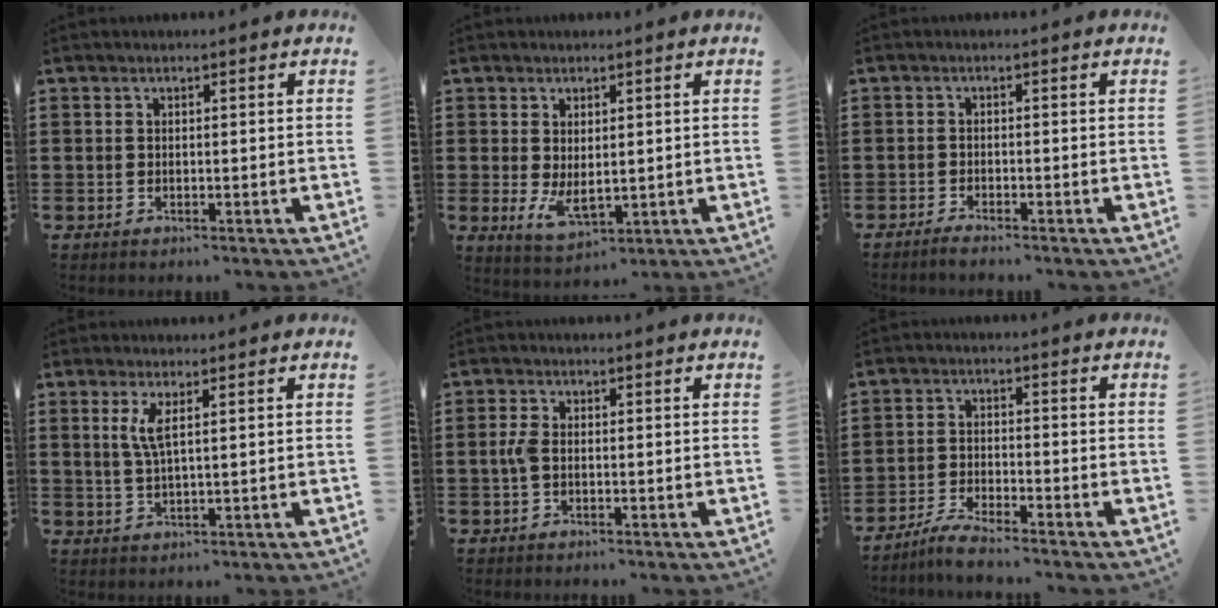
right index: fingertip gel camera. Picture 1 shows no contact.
{"total": 3.7, "force": [0.3, 1.9, 3.2], "torque": [-0.073, -0.002, 0.003]}
{"total": 1.2, "force": [-1.1, -0.1, 0.2], "torque": [-0.007, -0.002, -0.021]}
{"total": 3.5, "force": [1.2, 0.4, 3.3], "torque": [-0.070, 0.000, 0.019]}
{"total": 2.7, "force": [-0.3, 1.4, 2.2], "torque": [-0.060, -0.003, -0.011]}
{"total": 3.5, "force": [-3.3, -0.2, 1.1], "torque": [-0.030, -0.001, -0.066]}